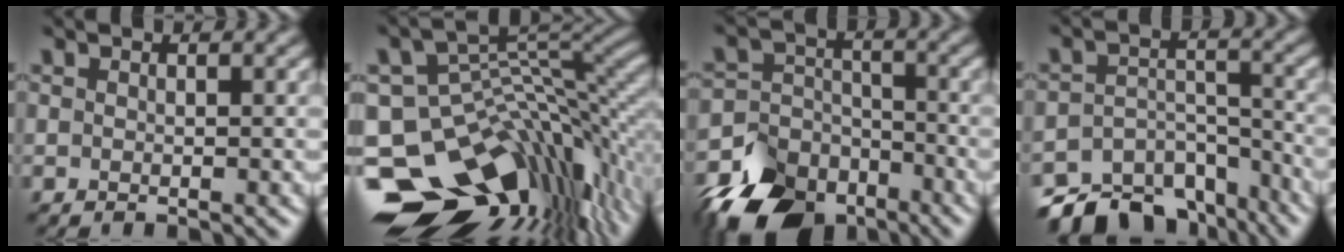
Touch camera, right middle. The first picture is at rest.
{"total": 14.6, "force": [-7.3, 7.9, 9.9], "torque": [-0.163, -0.007, -0.106]}
{"total": 10.5, "force": [-8.1, 5.9, 3.0], "torque": [-0.056, -0.015, -0.143]}
{"total": 9.1, "force": [-7.9, 4.0, 2.0], "torque": [-0.015, -0.003, -0.116]}